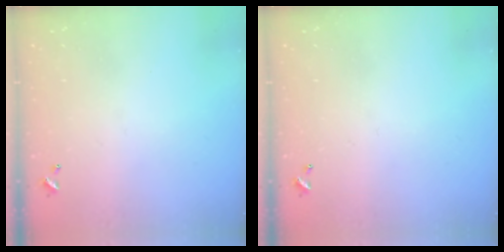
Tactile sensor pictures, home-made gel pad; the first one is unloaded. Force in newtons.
{"total": 0.0}